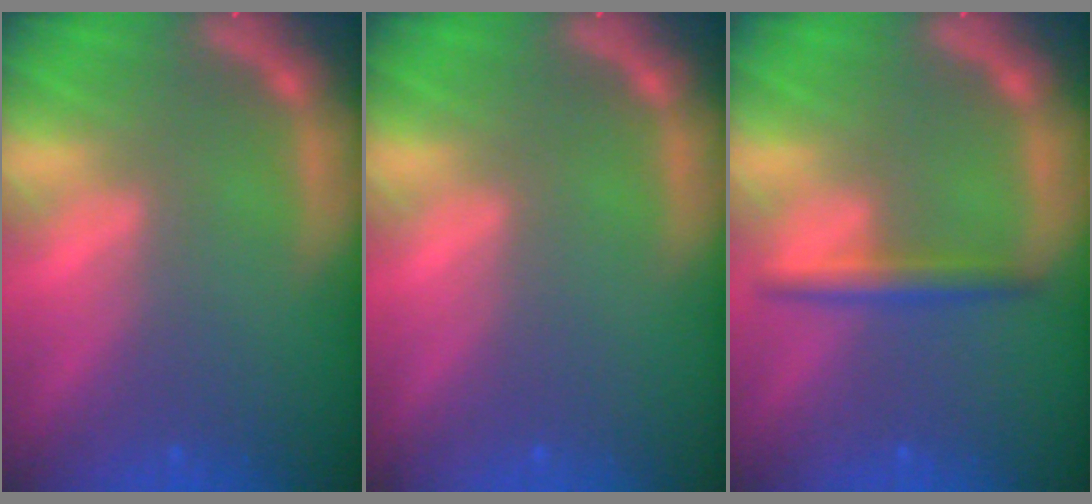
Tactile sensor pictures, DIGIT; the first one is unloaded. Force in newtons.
{"total": 0.0}
{"total": 2.5}